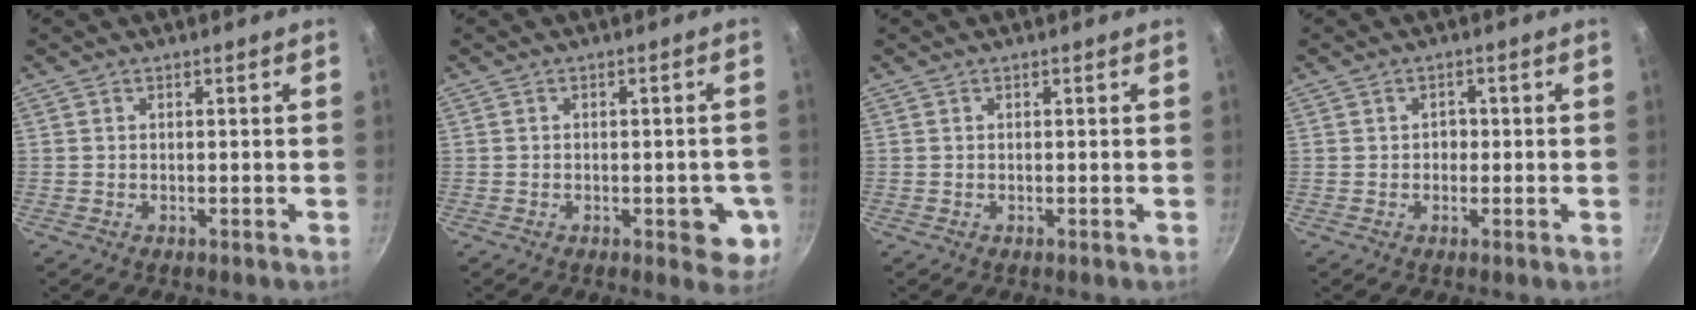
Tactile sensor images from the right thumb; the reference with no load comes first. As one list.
[{"total": 6.6, "force": [-1.8, 3.3, 5.4], "torque": [-0.034, 0.000, -0.022]}, {"total": 0.0}, {"total": 1.8, "force": [-0.2, 1.6, 0.8], "torque": [0.002, 0.007, -0.004]}]